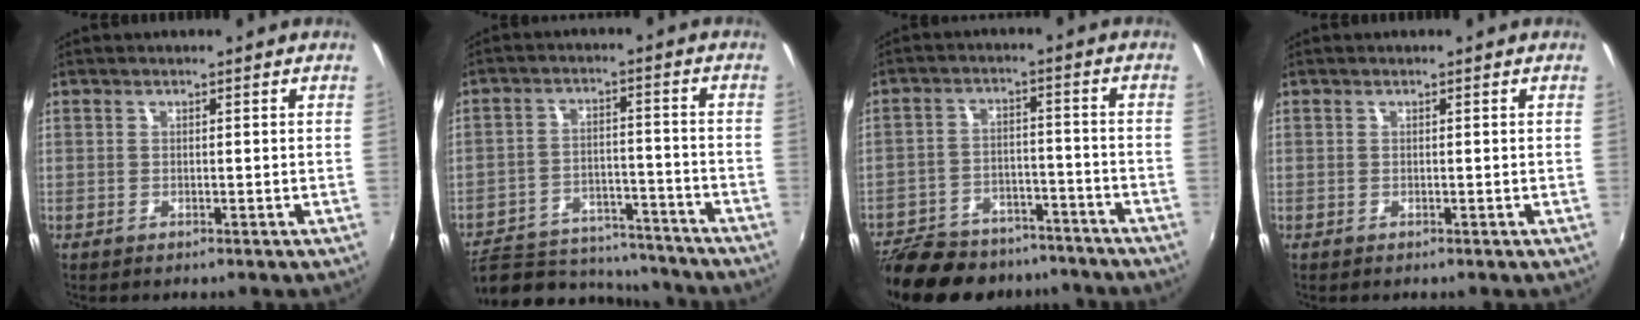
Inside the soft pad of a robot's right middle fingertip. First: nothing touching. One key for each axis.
{"total": 18.1, "fx": -15.7, "fy": 6.6, "fz": 6.1, "tx": -0.134, "ty": 0.009, "tz": -0.211}
{"total": 21.2, "fx": -17.7, "fy": 8.4, "fz": 8.1, "tx": -0.184, "ty": 0.007, "tz": -0.250}
{"total": 0.0}